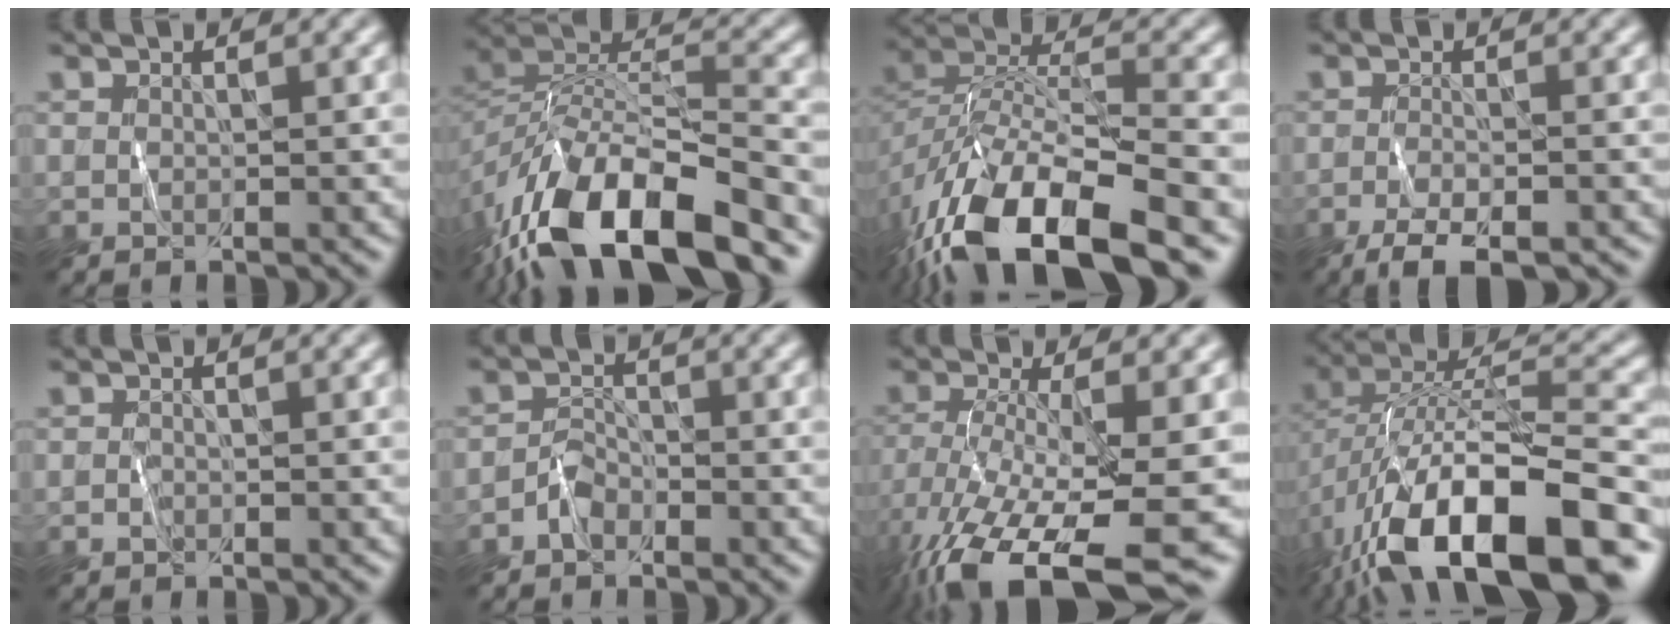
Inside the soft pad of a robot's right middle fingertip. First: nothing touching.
{"total": 14.0, "force": [-8.5, 5.8, 9.4], "torque": [-0.180, -0.001, -0.154]}
{"total": 15.4, "force": [-9.3, 6.6, 10.3], "torque": [-0.217, -0.015, -0.165]}
{"total": 3.9, "force": [-3.0, 0.6, 2.4], "torque": [-0.047, -0.004, -0.055]}
{"total": 0.5, "force": [-0.4, 0.3, 0.0], "torque": [0.000, 0.002, -0.007]}
{"total": 1.6, "force": [-1.3, 0.8, 0.3], "torque": [-0.006, 0.009, -0.027]}
{"total": 14.5, "force": [-7.7, 5.3, 11.1], "torque": [-0.233, -0.034, -0.115]}
{"total": 17.6, "force": [-8.6, 7.6, 13.4], "torque": [-0.248, -0.005, -0.141]}